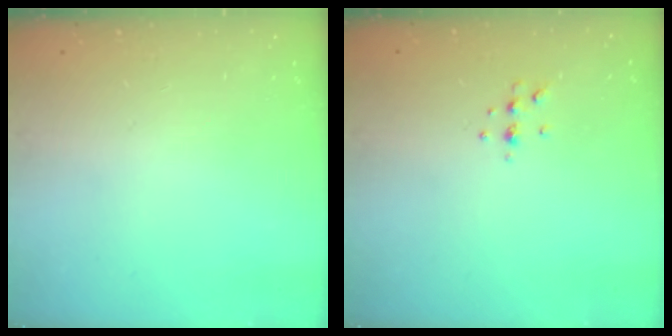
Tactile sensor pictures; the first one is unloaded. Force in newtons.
{"total": 3.8, "press": 3.8, "slide": 0.7}